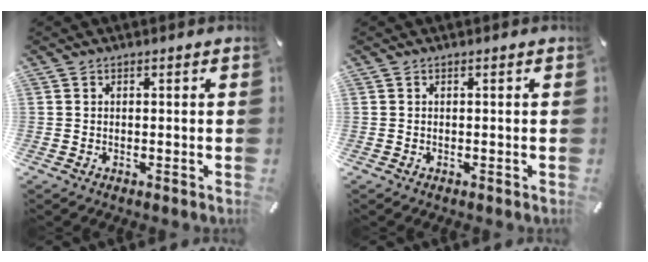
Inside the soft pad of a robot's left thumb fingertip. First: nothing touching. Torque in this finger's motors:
{"motor_torque": [0.00, 0.00, 0.00, 0.00, 0.00]}